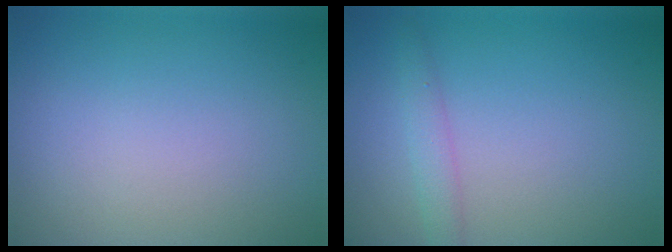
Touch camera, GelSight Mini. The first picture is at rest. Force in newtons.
{"total": 1.7, "press": 1.7, "slide": 0.1}